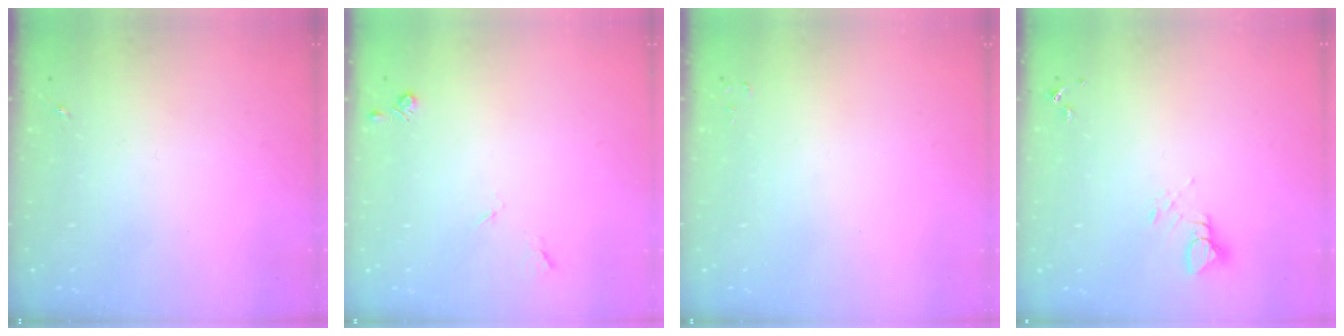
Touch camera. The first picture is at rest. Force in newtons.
{"total": 4.6, "press": 4.5, "slide": 0.7}
{"total": 2.0, "press": 2.0, "slide": 0.3}
{"total": 3.7, "press": 3.7, "slide": 0.1}